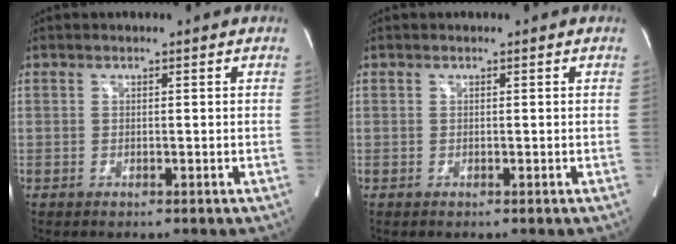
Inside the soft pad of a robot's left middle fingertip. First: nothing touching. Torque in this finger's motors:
{"motor_torque": [-0.18, -0.16, 0.08, 0.01]}